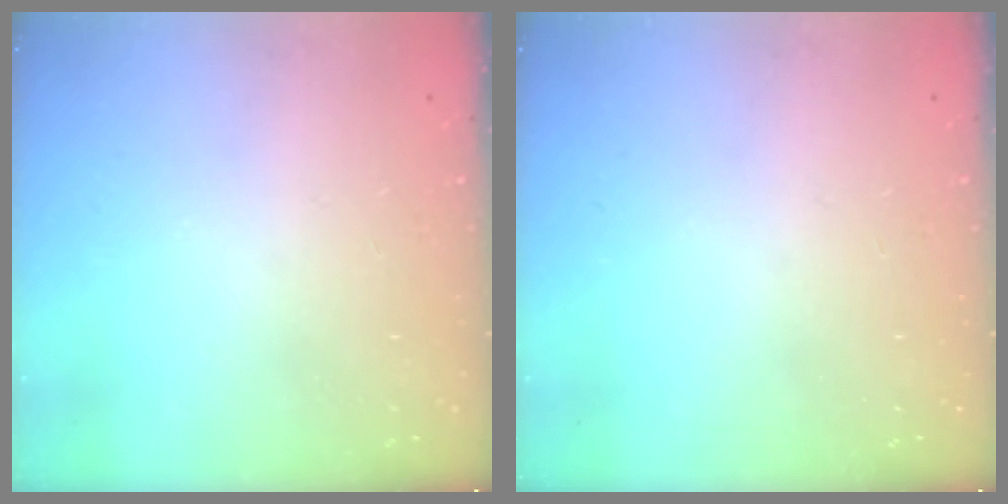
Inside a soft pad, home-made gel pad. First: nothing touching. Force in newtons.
{"total": 0.0}